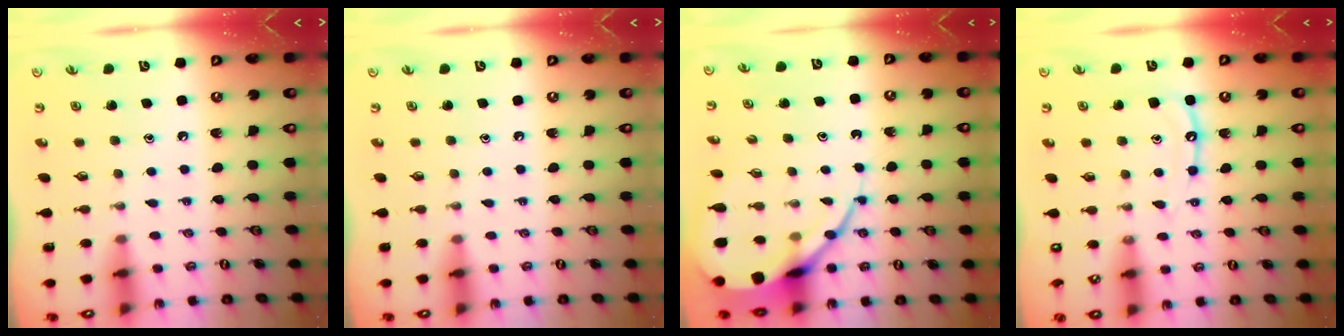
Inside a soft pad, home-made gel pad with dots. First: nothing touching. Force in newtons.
{"total": 0.0}
{"total": 11.8, "press": 11.7, "slide": 1.1}
{"total": 9.2, "press": 9.2, "slide": 0.8}